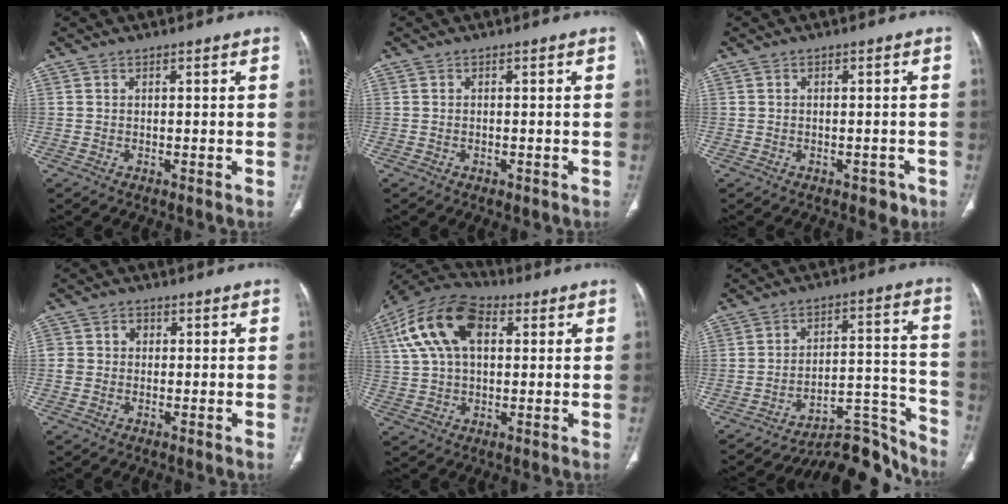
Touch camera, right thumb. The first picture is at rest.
{"total": 0.9, "force": [-0.4, 0.7, 0.5], "torque": [-0.007, 0.001, -0.001]}
{"total": 2.4, "force": [-1.3, 1.7, 1.1], "torque": [0.002, 0.006, -0.013]}
{"total": 3.5, "force": [0.3, 3.2, 1.2], "torque": [-0.007, 0.011, 0.008]}
{"total": 16.1, "force": [5.0, 9.5, 12.0], "torque": [-0.224, 0.021, 0.084]}
{"total": 14.0, "force": [-13.8, 2.1, 1.4], "torque": [0.016, 0.130, -0.210]}